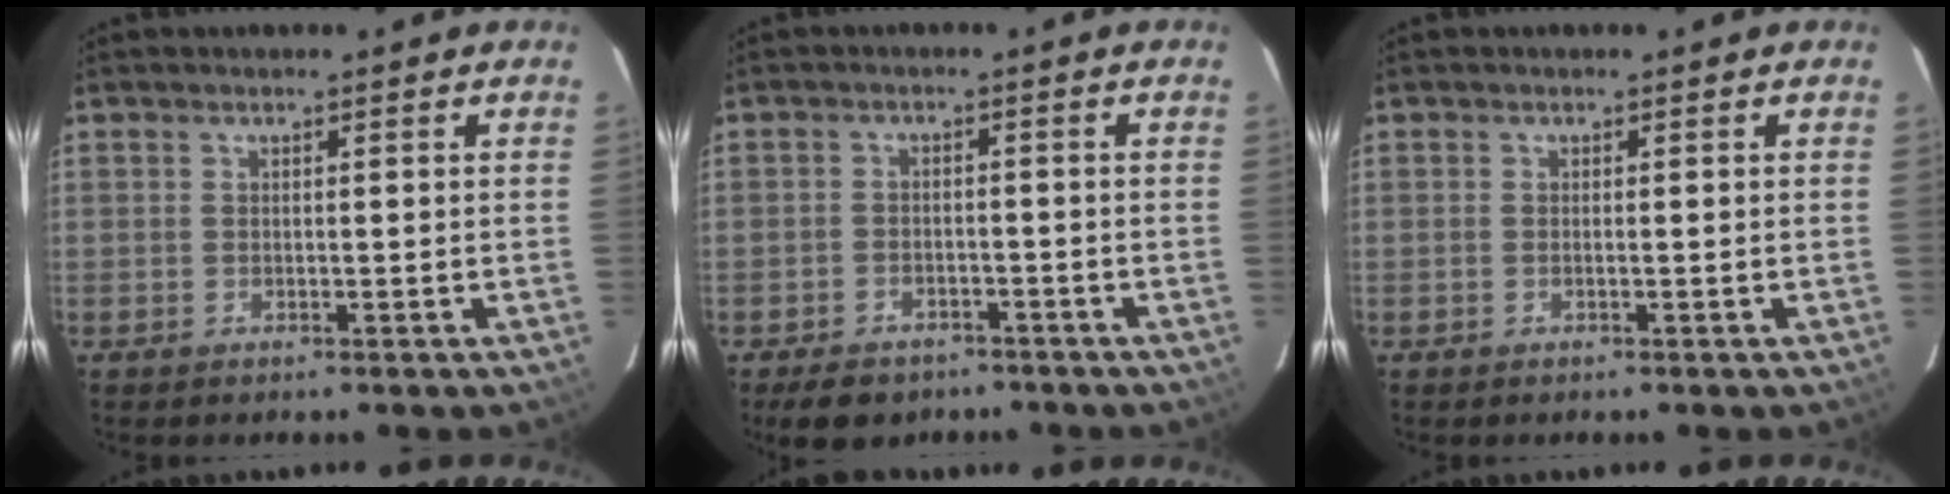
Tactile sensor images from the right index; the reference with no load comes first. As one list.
[{"total": 6.9, "force": [-5.1, 3.9, 2.4], "torque": [-0.061, 0.005, -0.069]}, {"total": 0.0}]